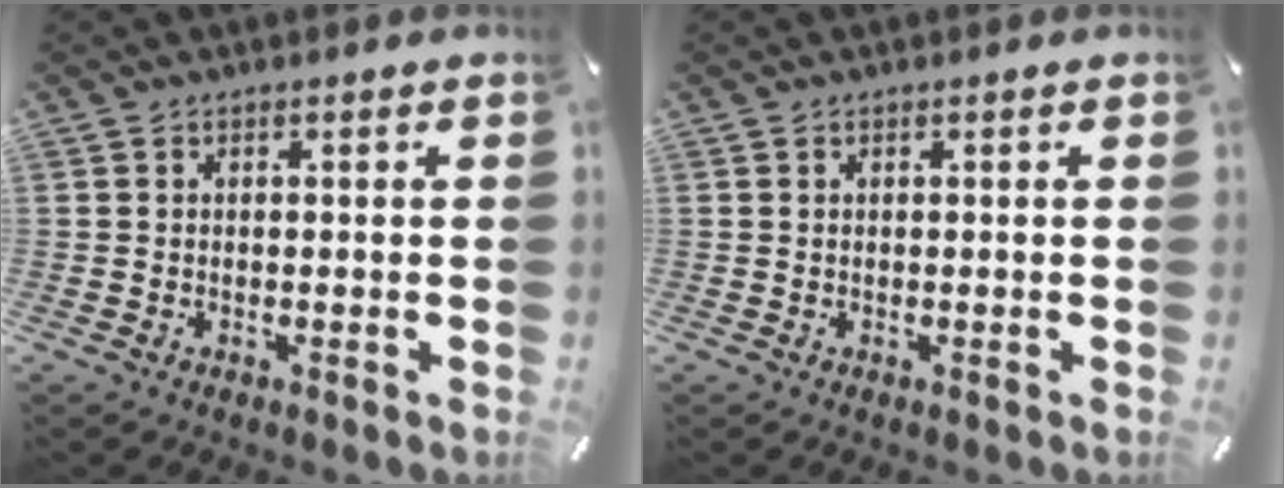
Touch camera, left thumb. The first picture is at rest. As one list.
[{"total": 0.0}]